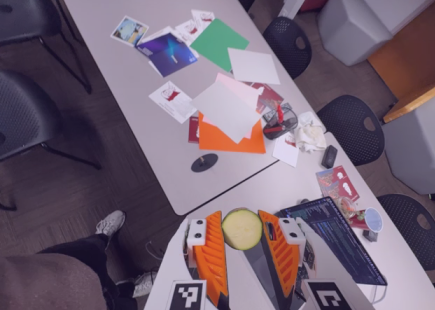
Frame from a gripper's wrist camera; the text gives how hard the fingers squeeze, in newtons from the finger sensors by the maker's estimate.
{"total": 8.3, "left": 8.1, "right": 8.4}